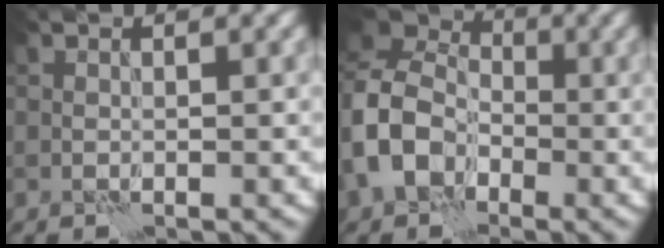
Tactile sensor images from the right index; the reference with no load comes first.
{"total": 7.9, "force": [-2.5, 6.1, 4.4], "torque": [-0.094, -0.001, -0.062]}